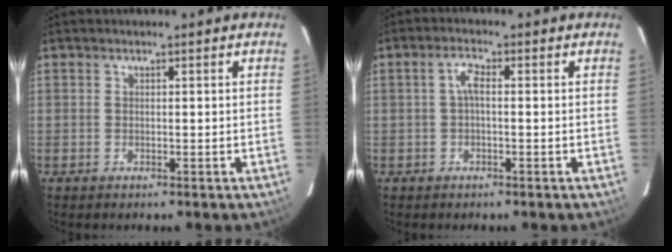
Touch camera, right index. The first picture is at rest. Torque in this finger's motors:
{"motor_torque": [0.37, -0.21, 0.25, 0.07]}